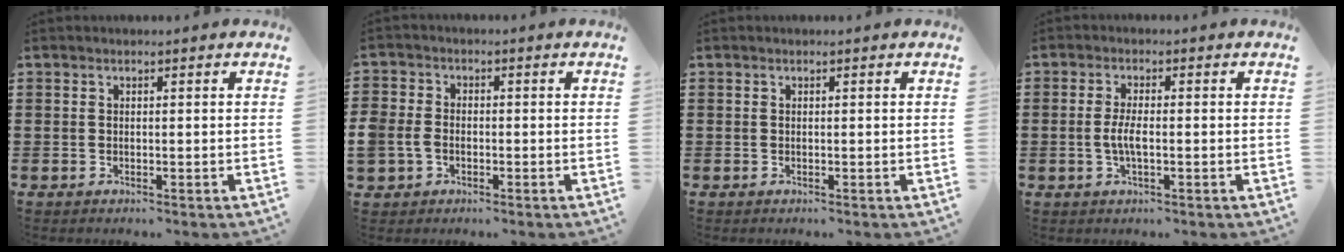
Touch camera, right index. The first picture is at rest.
{"total": 3.3, "force": [-1.3, 2.7, 1.6], "torque": [-0.056, -0.003, -0.031]}
{"total": 0.0}
{"total": 3.4, "force": [-0.7, 0.8, 3.3], "torque": [-0.074, -0.006, -0.018]}